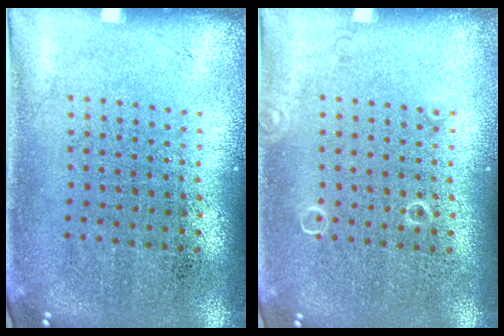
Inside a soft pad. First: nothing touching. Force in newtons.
{"total": 0.7, "press": 0.7, "slide": 0.1}